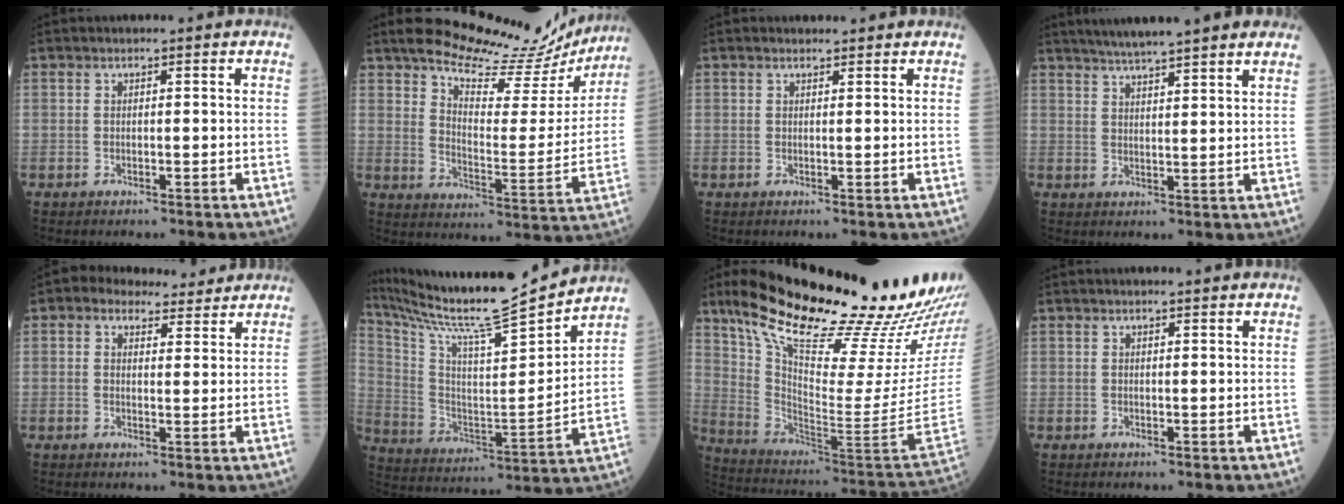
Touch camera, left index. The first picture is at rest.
{"total": 18.8, "force": [17.6, 3.7, 5.4], "torque": [-0.073, -0.048, 0.224]}
{"total": 1.8, "force": [1.7, 0.3, 0.3], "torque": [-0.008, 0.007, 0.024]}
{"total": 13.9, "force": [11.9, 0.7, 7.1], "torque": [-0.105, 0.023, 0.156]}
{"total": 6.6, "force": [5.5, 3.1, 1.8], "torque": [-0.021, 0.020, 0.074]}
{"total": 20.5, "force": [19.1, -0.3, 7.4], "torque": [-0.157, -0.043, 0.312]}
{"total": 31.9, "force": [24.2, 2.7, 20.6], "torque": [-0.318, -0.041, 0.357]}
{"total": 1.8, "force": [1.7, 0.0, 0.7], "torque": [-0.007, 0.007, 0.020]}